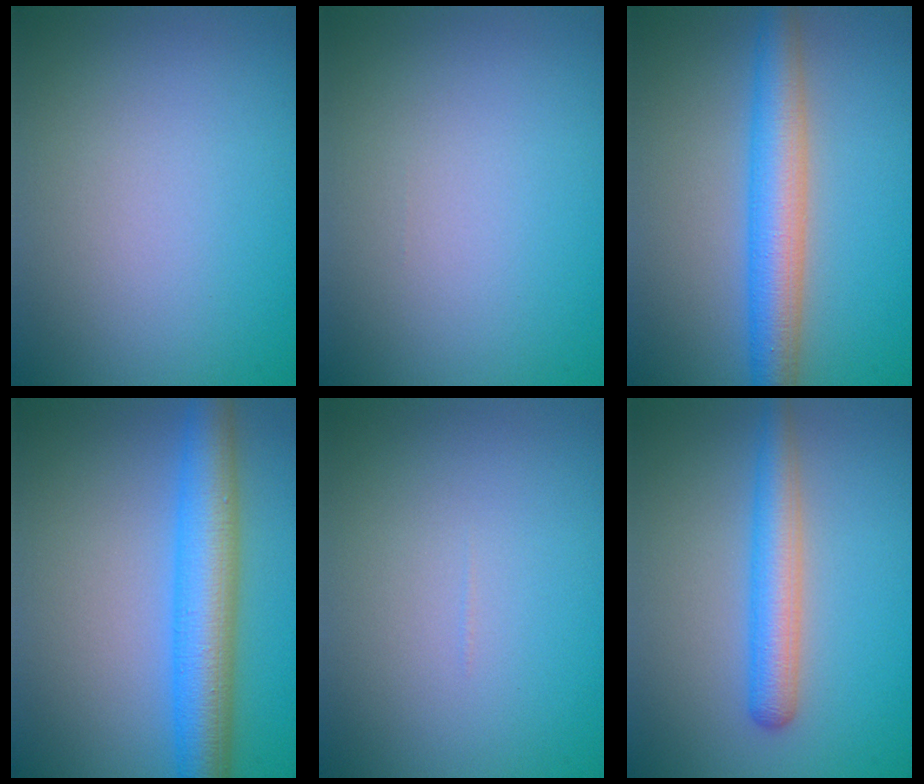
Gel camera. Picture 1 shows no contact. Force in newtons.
{"total": 0.0}
{"total": 5.7, "press": 5.7, "slide": 0.2}
{"total": 6.7, "press": 6.7, "slide": 0.1}
{"total": 0.0}
{"total": 3.9, "press": 3.9, "slide": 0.1}